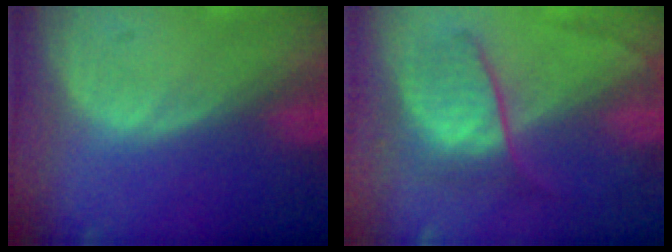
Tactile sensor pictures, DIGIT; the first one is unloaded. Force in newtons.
{"total": 6.3, "press": 6.3, "slide": 0.7}